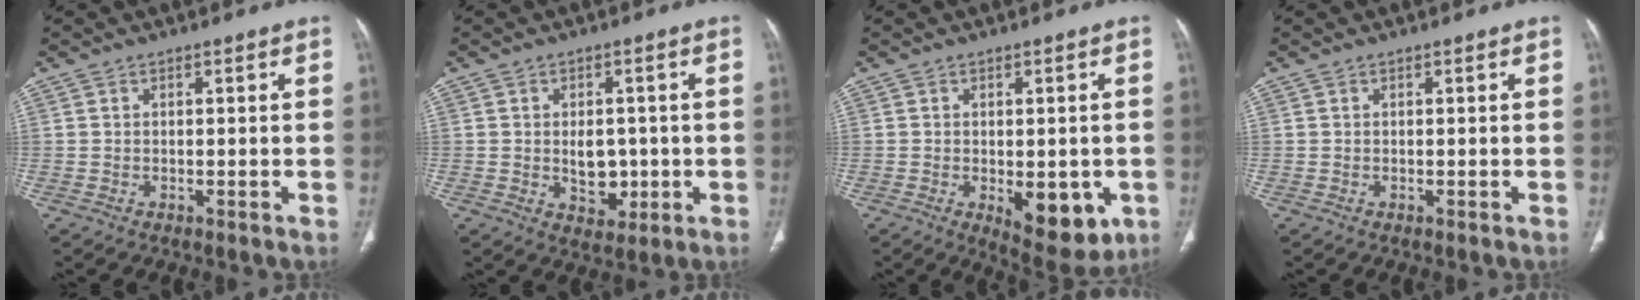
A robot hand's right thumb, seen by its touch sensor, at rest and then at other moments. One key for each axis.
{"total": 6.1, "fx": -0.5, "fy": 4.3, "fz": 4.3, "tx": -0.035, "ty": -0.002, "tz": 0.004}
{"total": 10.1, "fx": -2.9, "fy": 5.0, "fz": 8.4, "tx": -0.081, "ty": -0.009, "tz": -0.026}
{"total": 0.0}